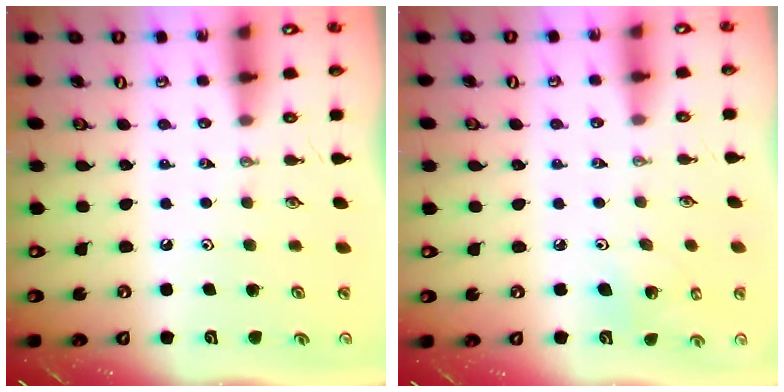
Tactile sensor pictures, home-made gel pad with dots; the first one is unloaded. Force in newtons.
{"total": 3.8, "press": 3.8, "slide": 0.3}